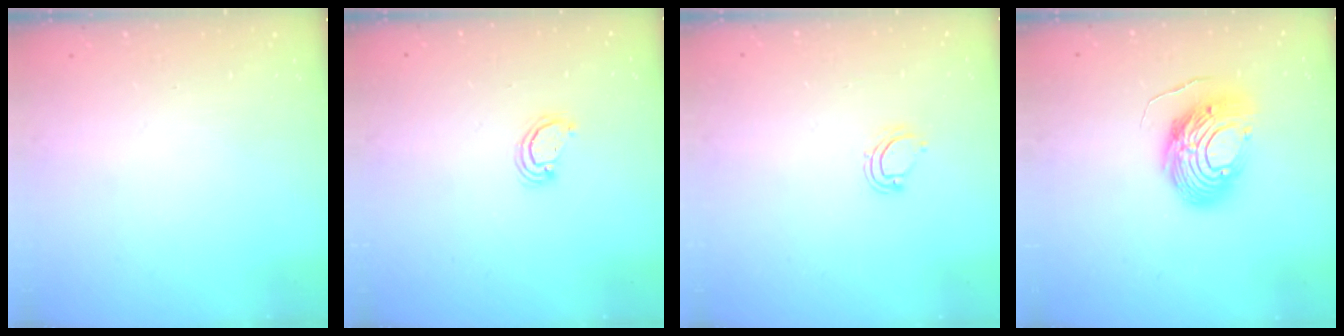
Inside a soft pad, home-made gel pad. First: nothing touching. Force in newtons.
{"total": 2.3, "press": 2.3, "slide": 0.3}
{"total": 4.8, "press": 4.8, "slide": 0.4}
{"total": 12.4, "press": 12.3, "slide": 1.1}